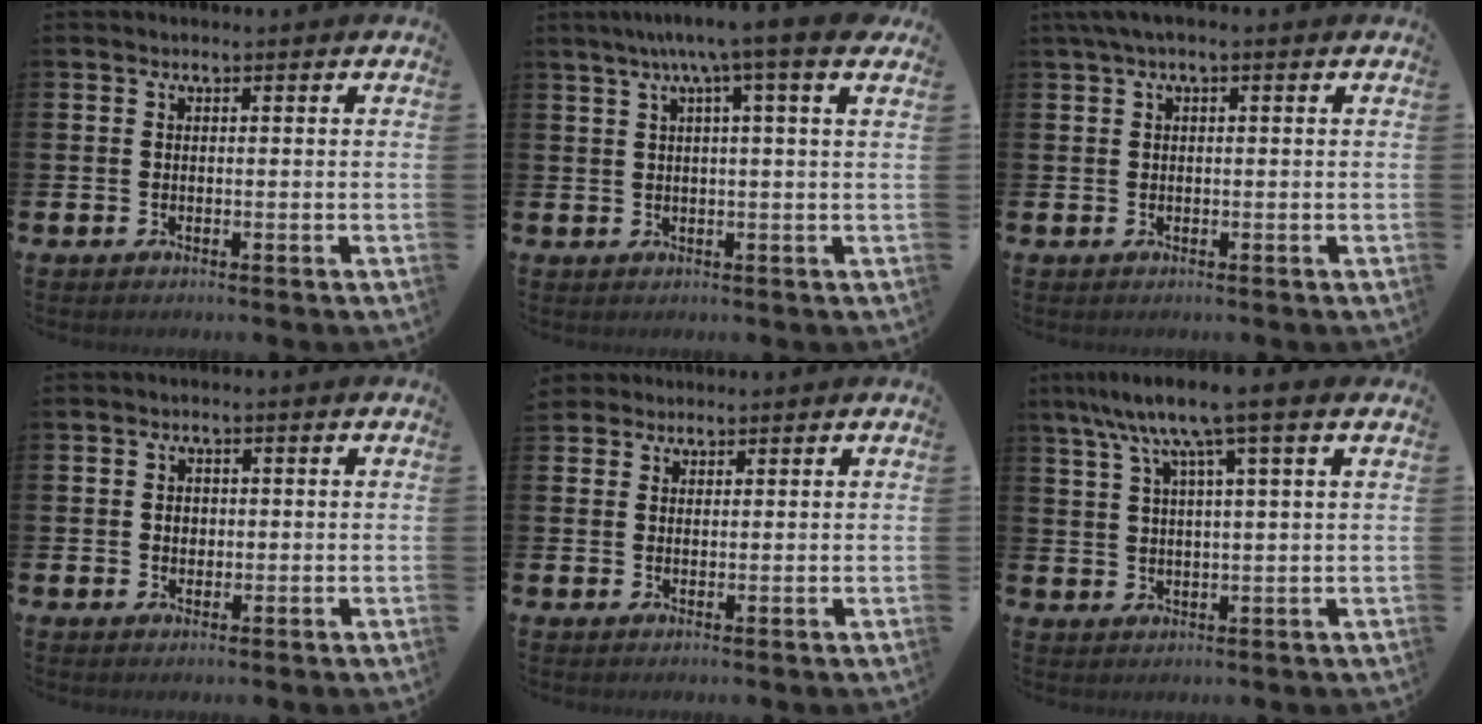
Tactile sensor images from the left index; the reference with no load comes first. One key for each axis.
{"total": 5.2, "fx": 3.4, "fy": -0.4, "fz": 3.9, "tx": -0.070, "ty": -0.014, "tz": 0.052}
{"total": 1.4, "fx": 0.4, "fy": 0.3, "fz": 1.3, "tx": -0.032, "ty": 0.007, "tz": 0.008}
{"total": 1.6, "fx": 0.3, "fy": 1.3, "fz": 0.8, "tx": 0.004, "ty": 0.001, "tz": 0.000}
{"total": 2.5, "fx": 2.2, "fy": 1.2, "fz": -0.1, "tx": 0.009, "ty": -0.005, "tz": 0.039}
{"total": 8.0, "fx": 5.6, "fy": 0.5, "fz": 5.8, "tx": -0.120, "ty": -0.014, "tz": 0.093}